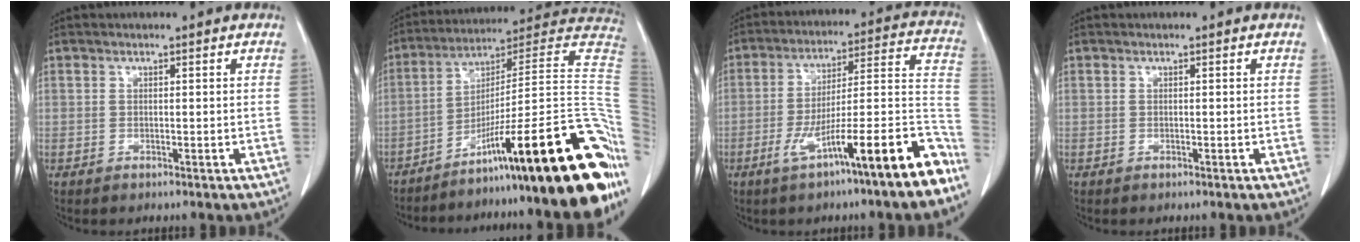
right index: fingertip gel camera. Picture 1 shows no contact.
{"total": 30.5, "force": [-15.1, 2.1, 26.5], "torque": [-0.253, 0.029, -0.234]}
{"total": 17.4, "force": [-10.0, 0.8, 14.2], "torque": [-0.172, 0.014, -0.155]}
{"total": 0.0}